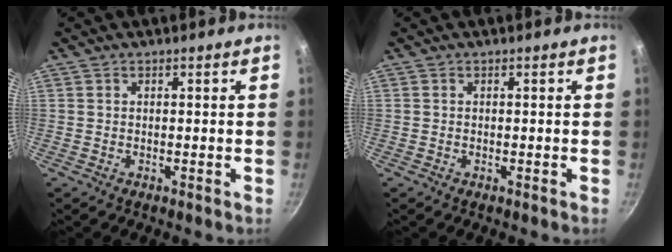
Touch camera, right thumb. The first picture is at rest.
{"total": 0.0}